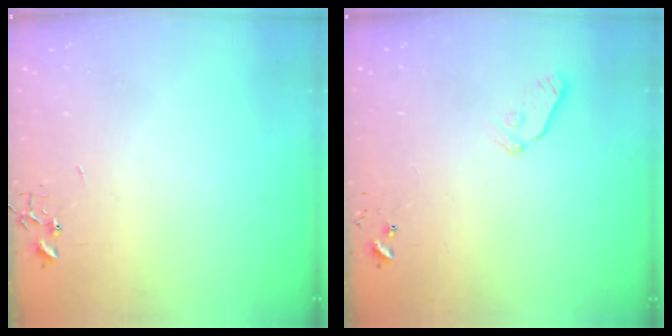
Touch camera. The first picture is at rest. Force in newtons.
{"total": 6.0, "press": 6.0, "slide": 0.7}